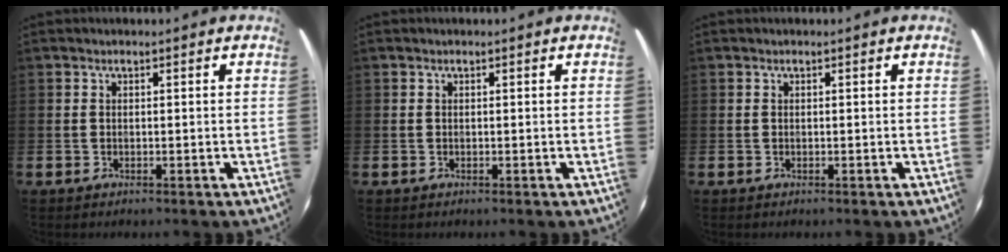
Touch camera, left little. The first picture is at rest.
{"total": 0.0}
{"total": 0.0}